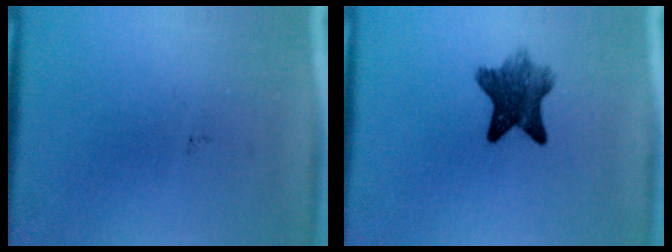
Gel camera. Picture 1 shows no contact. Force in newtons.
{"total": 7.0}